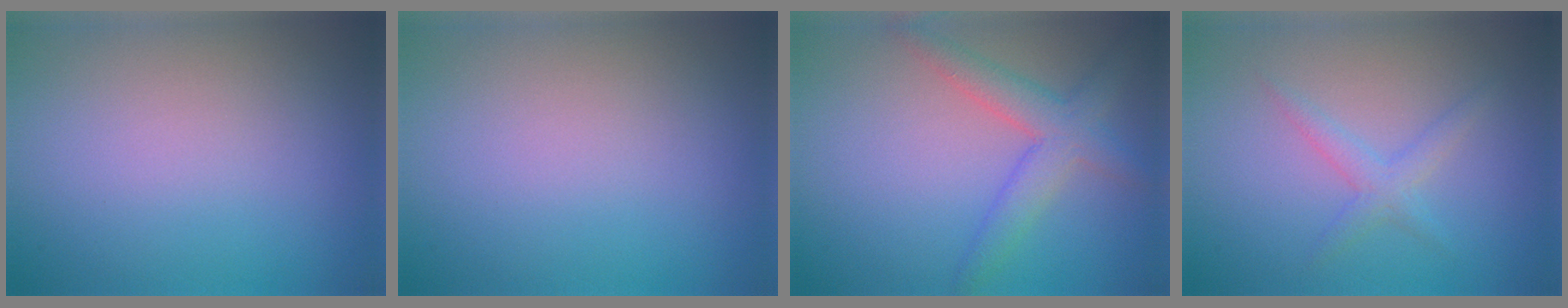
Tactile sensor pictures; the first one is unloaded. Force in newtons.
{"total": 0.0}
{"total": 3.8, "press": 3.8, "slide": 0.2}
{"total": 1.8, "press": 1.8, "slide": 0.2}